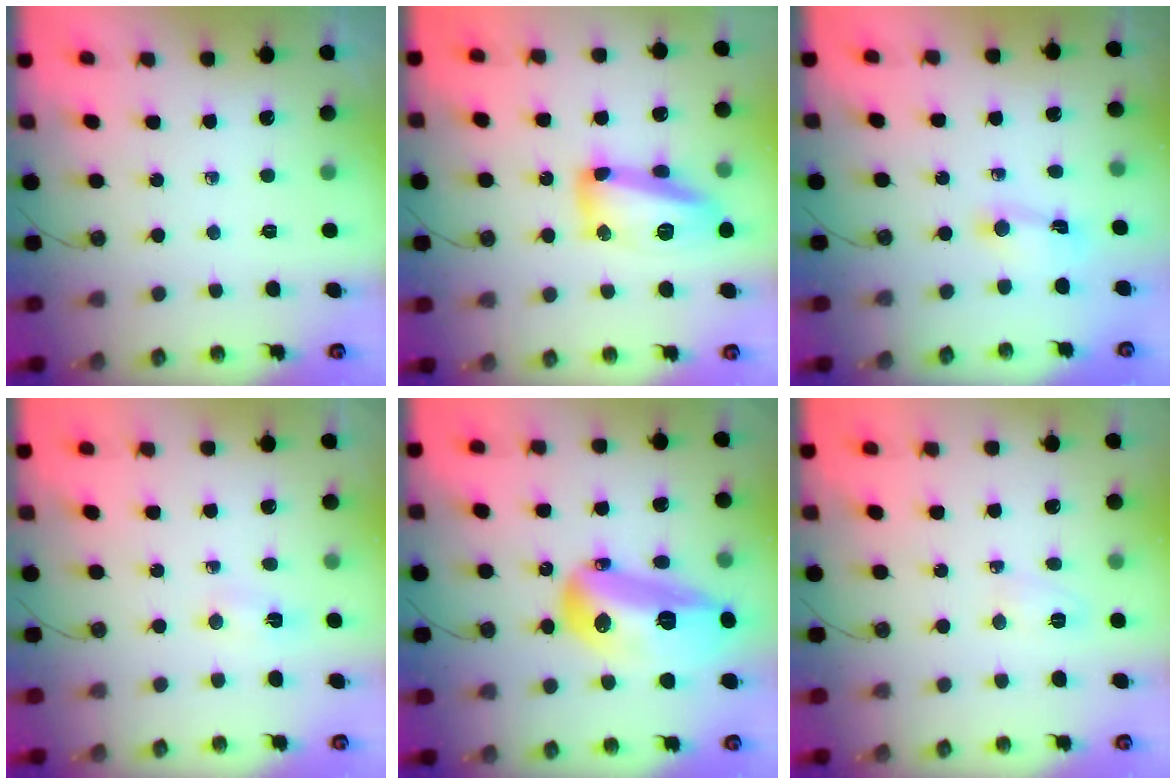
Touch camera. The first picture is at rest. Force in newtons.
{"total": 14.6, "press": 14.5, "slide": 1.1}
{"total": 2.0, "press": 2.0, "slide": 0.4}
{"total": 2.1, "press": 1.6, "slide": 1.3}
{"total": 20.4, "press": 20.3, "slide": 2.1}
{"total": 5.4, "press": 3.0, "slide": 4.4}